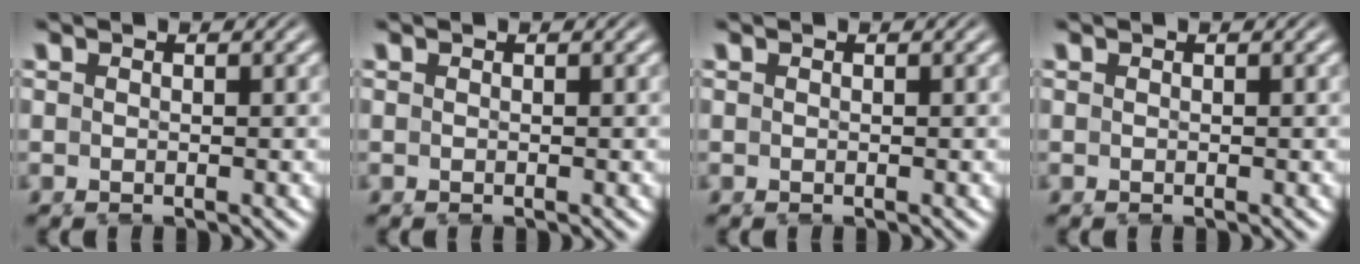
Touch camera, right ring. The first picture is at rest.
{"total": 0.0}
{"total": 0.0}
{"total": 0.0}